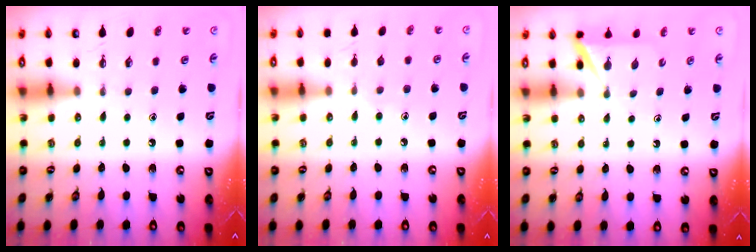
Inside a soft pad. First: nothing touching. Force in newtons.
{"total": 6.0, "press": 5.9, "slide": 0.7}
{"total": 3.9, "press": 3.9, "slide": 0.4}